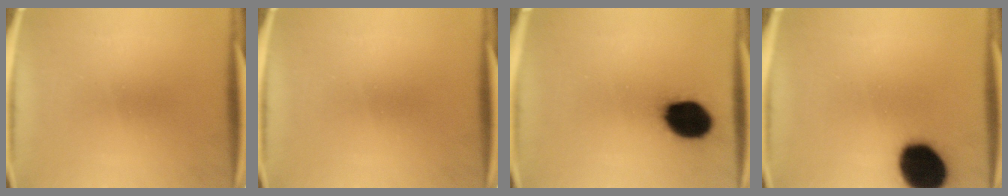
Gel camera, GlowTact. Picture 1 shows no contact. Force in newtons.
{"total": 0.0}
{"total": 14.2}
{"total": 18.3}